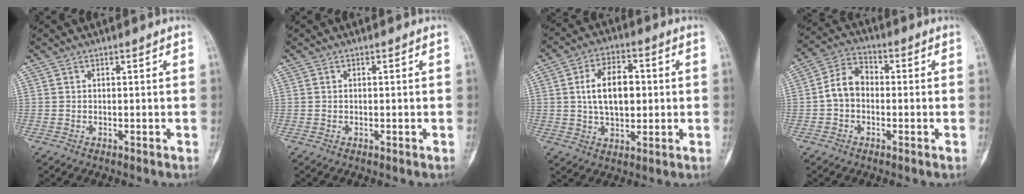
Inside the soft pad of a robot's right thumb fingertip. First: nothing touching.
{"total": 0.0}
{"total": 11.5, "force": [1.2, 6.8, 9.1], "torque": [-0.140, 0.007, 0.021]}
{"total": 7.2, "force": [-0.8, 5.4, 4.7], "torque": [-0.074, 0.028, -0.030]}